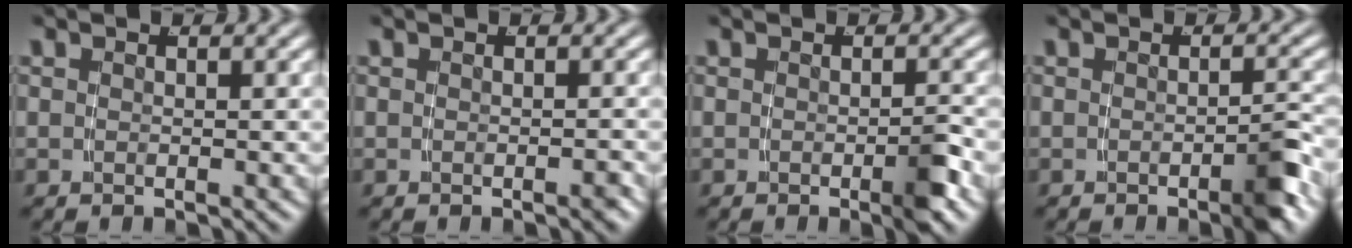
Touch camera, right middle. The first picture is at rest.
{"total": 0.5, "force": [-0.4, 0.1, 0.3], "torque": [-0.004, 0.005, -0.009]}
{"total": 1.8, "force": [-0.9, 0.2, 1.6], "torque": [-0.025, 0.001, -0.019]}
{"total": 2.3, "force": [-1.3, 0.2, 1.9], "torque": [-0.024, 0.003, -0.028]}